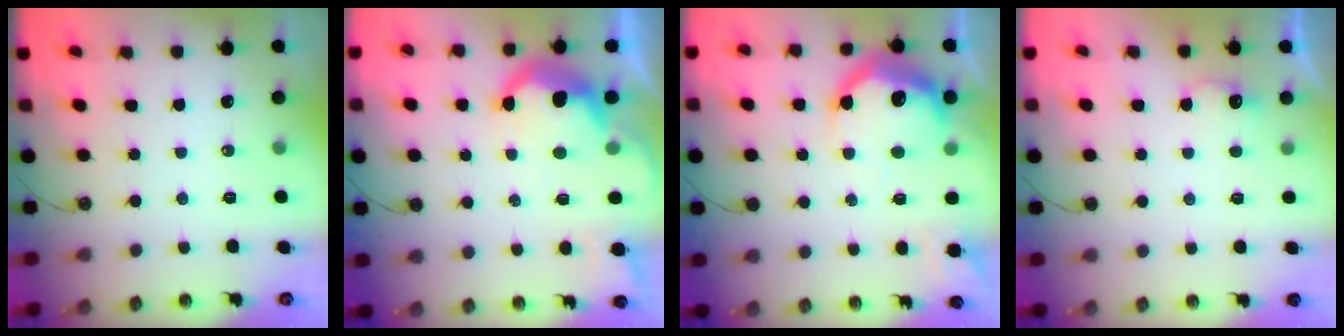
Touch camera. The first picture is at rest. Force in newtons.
{"total": 13.6, "press": 13.6, "slide": 0.9}
{"total": 19.4, "press": 19.4, "slide": 1.1}
{"total": 6.0, "press": 5.9, "slide": 1.1}